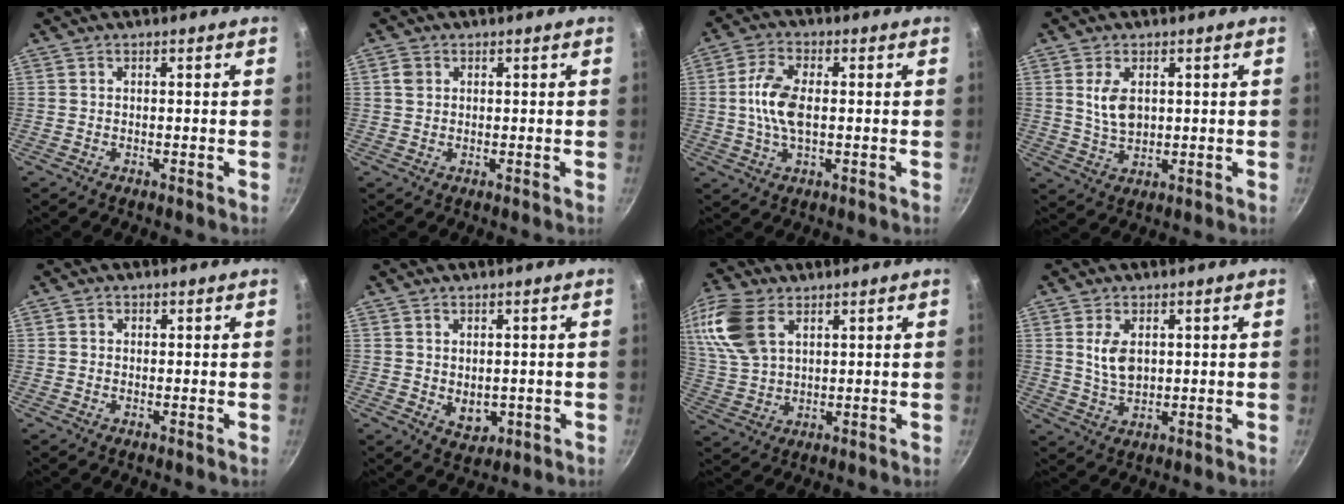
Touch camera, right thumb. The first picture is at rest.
{"total": 2.3, "force": [0.7, 1.9, 1.1], "torque": [-0.012, 0.003, 0.011]}
{"total": 8.5, "force": [0.1, 4.4, 7.3], "torque": [-0.145, 0.011, -0.002]}
{"total": 5.9, "force": [1.4, 3.6, 4.5], "torque": [-0.073, -0.014, 0.031]}
{"total": 0.9, "force": [0.2, 0.8, 0.2], "torque": [0.000, 0.001, 0.002]}
{"total": 4.3, "force": [0.1, 3.3, 2.7], "torque": [-0.029, -0.009, 0.013]}
{"total": 13.3, "force": [6.1, 7.8, 8.9], "torque": [-0.185, -0.006, 0.128]}
{"total": 5.7, "force": [1.4, 3.4, 4.4], "torque": [-0.073, -0.015, 0.032]}